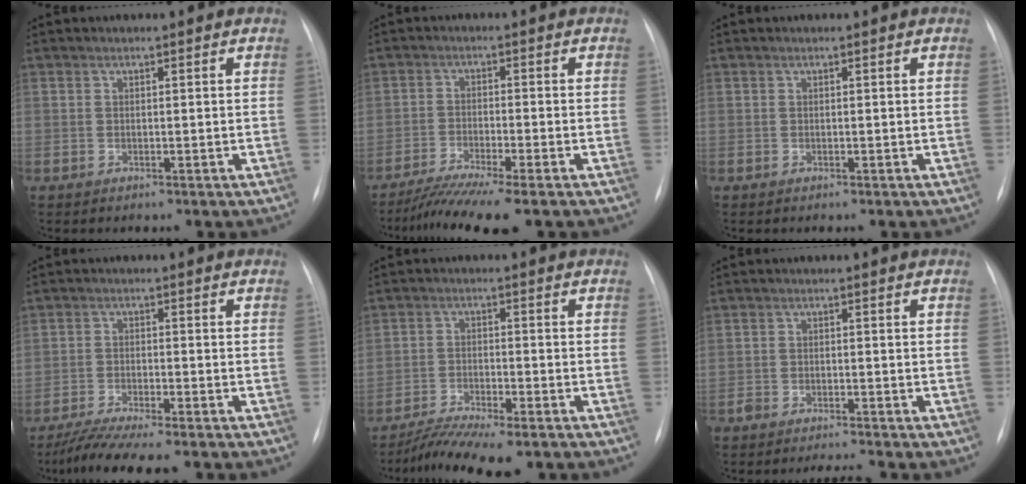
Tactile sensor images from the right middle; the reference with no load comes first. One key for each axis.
{"total": 7.7, "fx": -6.1, "fy": -0.8, "fz": 4.7, "tx": -0.080, "ty": -0.024, "tz": -0.103}
{"total": 0.0}
{"total": 7.7, "fx": -6.5, "fy": -0.2, "fz": 4.1, "tx": -0.067, "ty": -0.021, "tz": -0.108}
{"total": 8.7, "fx": -6.9, "fy": 1.2, "fz": 5.1, "tx": -0.087, "ty": -0.017, "tz": -0.116}
{"total": 3.1, "fx": -3.0, "fy": -0.3, "fz": 1.0, "tx": -0.018, "ty": -0.010, "tz": -0.050}